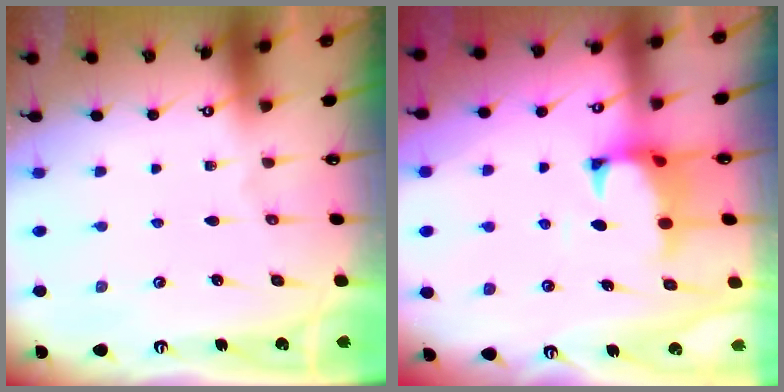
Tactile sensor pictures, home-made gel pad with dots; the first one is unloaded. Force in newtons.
{"total": 1.0, "press": 0.1, "slide": 1.0}